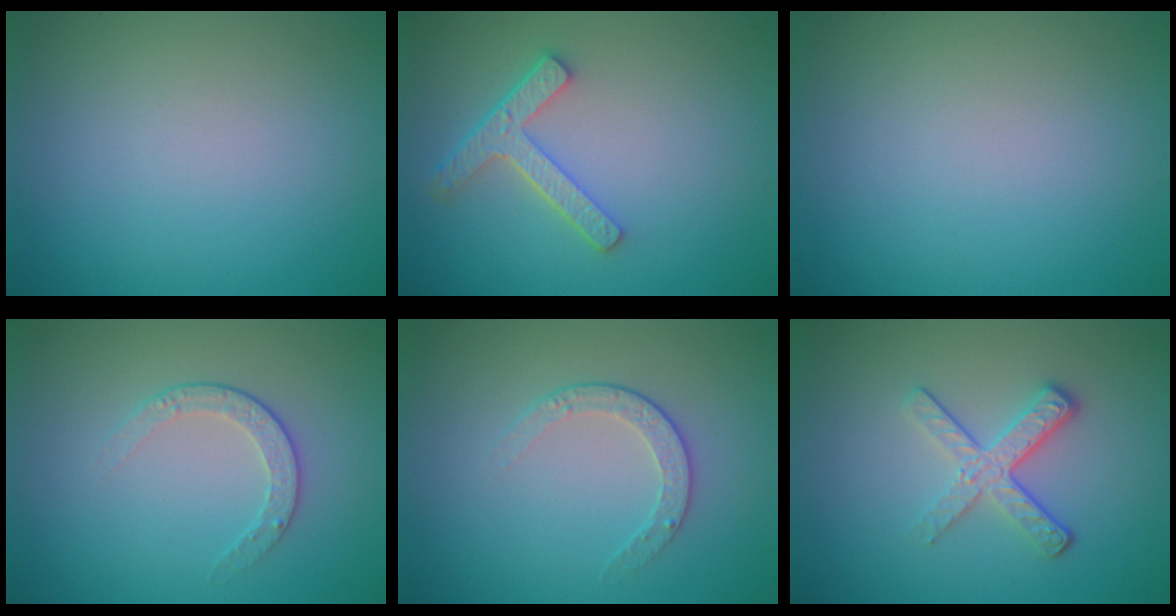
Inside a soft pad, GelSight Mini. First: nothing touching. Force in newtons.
{"total": 3.8, "press": 2.9, "slide": 2.4}
{"total": 0.0}
{"total": 2.1, "press": 1.4, "slide": 1.5}
{"total": 2.1, "press": 1.4, "slide": 1.5}
{"total": 3.5, "press": 2.5, "slide": 2.4}